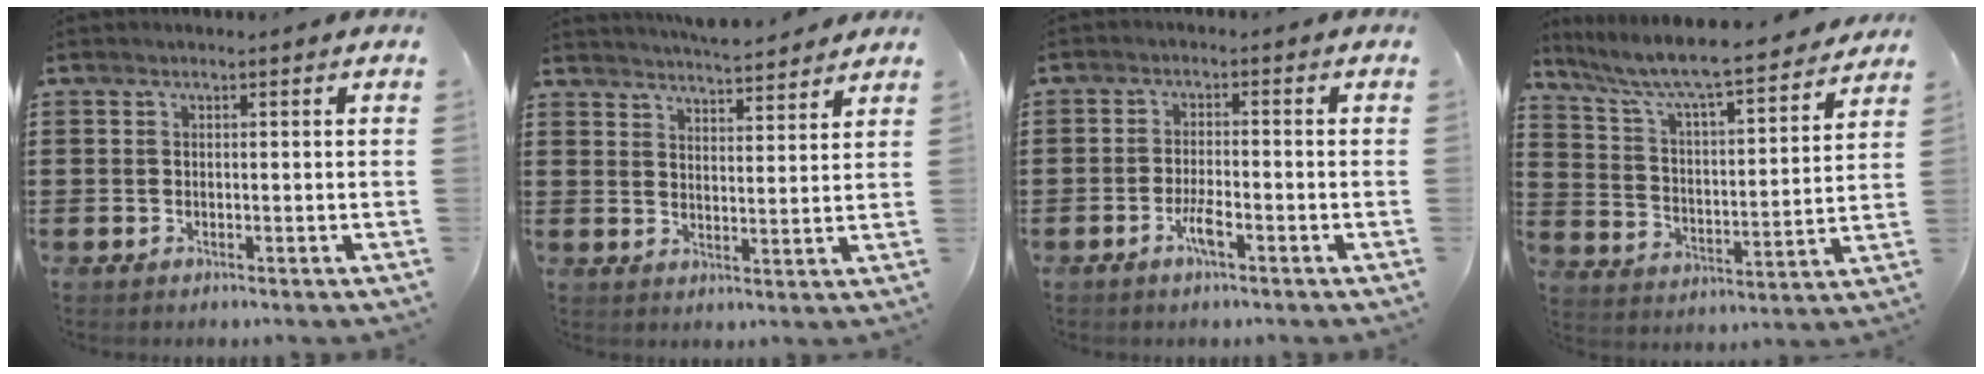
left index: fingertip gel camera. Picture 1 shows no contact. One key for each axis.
{"total": 4.6, "fx": 4.6, "fy": 0.0, "fz": 0.6, "tx": -0.027, "ty": -0.020, "tz": 0.083}
{"total": 3.4, "fx": -1.7, "fy": 0.7, "fz": 2.8, "tx": -0.062, "ty": -0.001, "tz": -0.034}
{"total": 7.0, "fx": 6.2, "fy": 0.3, "fz": 3.3, "tx": -0.091, "ty": -0.049, "tz": 0.097}